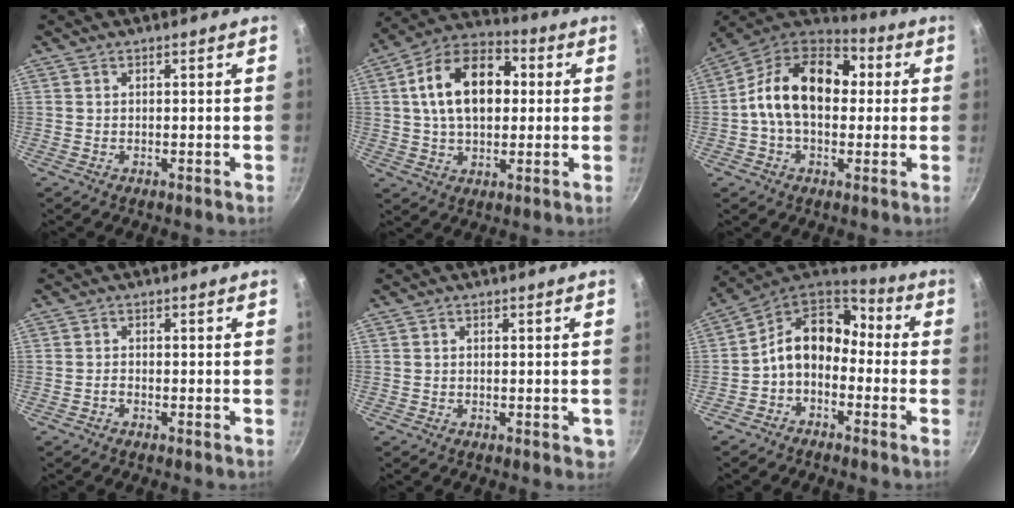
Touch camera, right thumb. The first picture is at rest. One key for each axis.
{"total": 16.9, "fx": 2.6, "fy": 10.9, "fz": 12.7, "tx": -0.181, "ty": 0.024, "tz": 0.029}
{"total": 18.0, "fx": 1.4, "fy": 12.3, "fz": 13.1, "tx": -0.182, "ty": 0.035, "tz": -0.002}
{"total": 0.9, "fx": -0.7, "fy": 0.3, "fz": 0.3, "tx": -0.009, "ty": 0.007, "tz": -0.019}
{"total": 2.1, "fx": -0.7, "fy": 1.2, "fz": 1.5, "tx": -0.015, "ty": 0.000, "tz": -0.009}
{"total": 11.5, "fx": -2.3, "fy": 8.5, "fz": 7.4, "tx": -0.109, "ty": 0.062, "tz": -0.066}